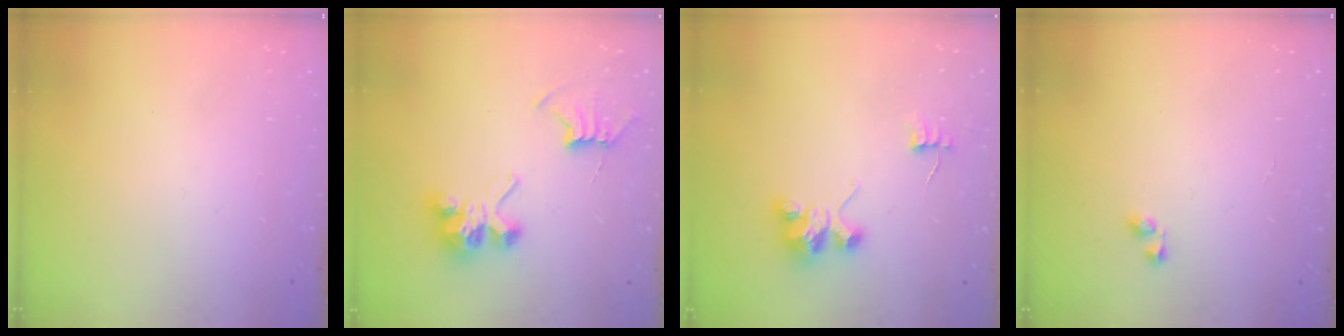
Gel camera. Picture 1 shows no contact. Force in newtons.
{"total": 7.7, "press": 7.7, "slide": 0.3}
{"total": 3.6, "press": 3.6, "slide": 0.0}
{"total": 2.9, "press": 2.9, "slide": 0.2}